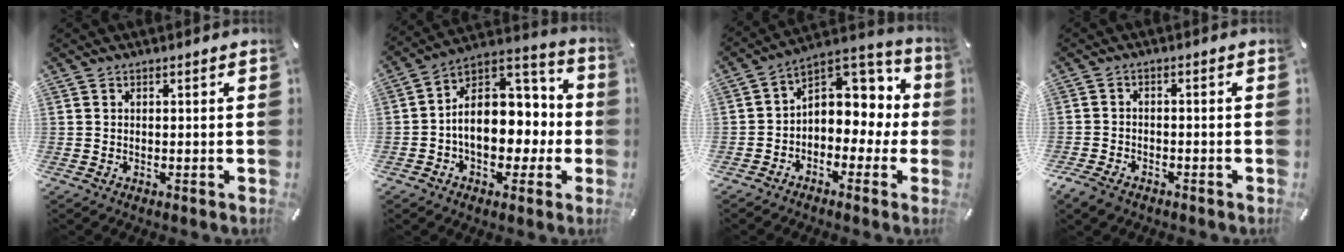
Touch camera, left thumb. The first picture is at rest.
{"total": 15.5, "force": [-0.8, 12.0, 9.7], "torque": [-0.127, -0.004, -0.010]}
{"total": 7.3, "force": [1.0, 6.4, 3.2], "torque": [-0.046, -0.010, 0.021]}
{"total": 3.4, "force": [-2.5, 2.0, 1.1], "torque": [-0.037, 0.009, -0.054]}